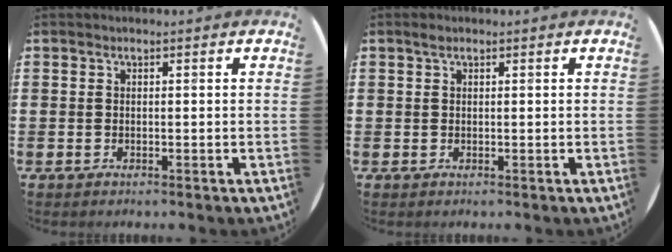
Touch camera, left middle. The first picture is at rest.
{"total": 0.8, "force": [0.6, 0.5, 0.3], "torque": [0.000, 0.000, 0.009]}